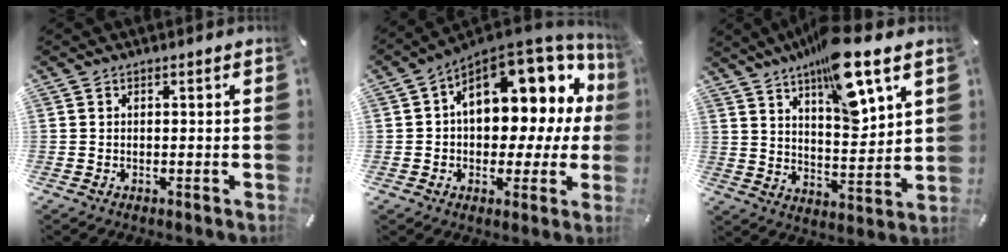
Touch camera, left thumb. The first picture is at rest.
{"total": 15.4, "force": [6.0, 9.8, 10.3], "torque": [-0.124, -0.062, 0.098]}
{"total": 15.1, "force": [10.5, 4.5, 9.9], "torque": [-0.156, -0.061, 0.175]}